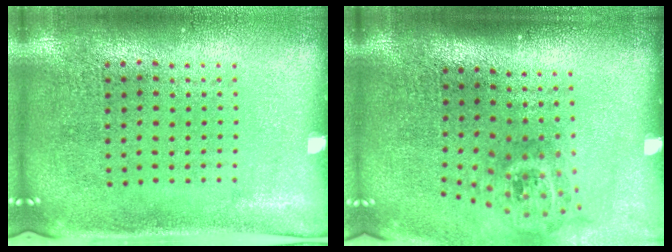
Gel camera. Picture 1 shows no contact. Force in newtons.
{"total": 1.9, "press": 1.3, "slide": 1.4}